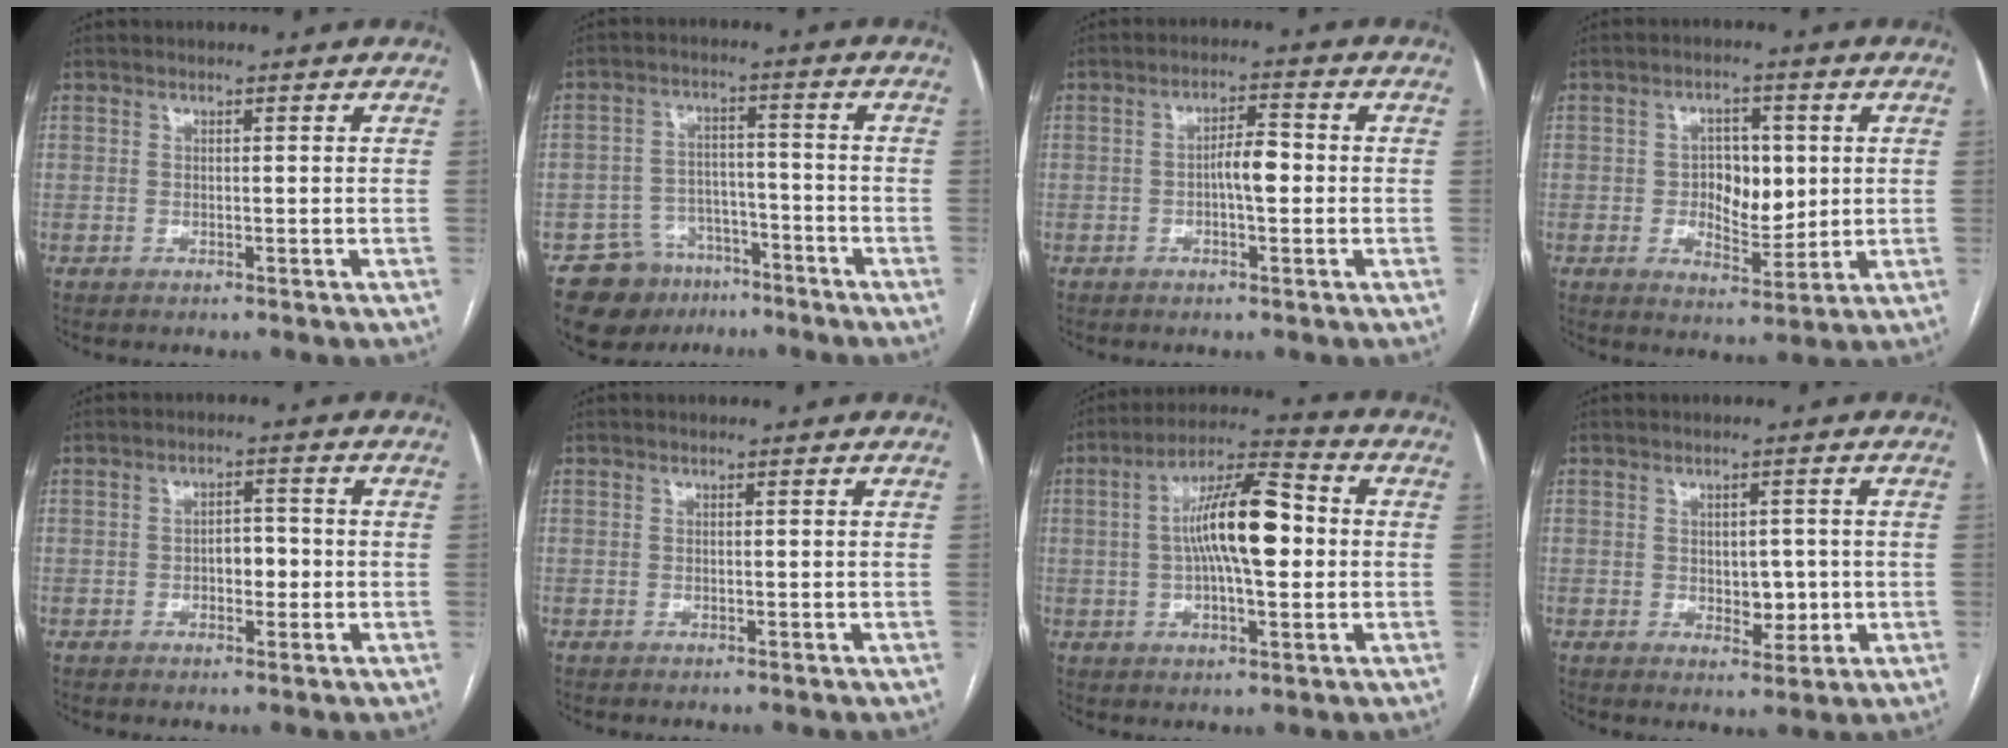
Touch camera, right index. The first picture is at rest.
{"total": 9.7, "force": [-7.1, 6.3, 2.0], "torque": [-0.031, 0.026, -0.109]}
{"total": 4.2, "force": [-0.6, 1.3, 3.9], "torque": [-0.063, 0.012, -0.010]}
{"total": 7.2, "force": [0.6, 4.2, 5.8], "torque": [-0.083, 0.009, 0.018]}
{"total": 3.5, "force": [-0.7, 1.9, 2.8], "torque": [-0.039, 0.009, -0.009]}
{"total": 0.0}
{"total": 13.1, "force": [0.7, 3.5, 12.6], "torque": [-0.226, 0.028, 0.007]}
{"total": 4.2, "force": [-0.2, 2.7, 3.2], "torque": [-0.033, 0.002, 0.007]}